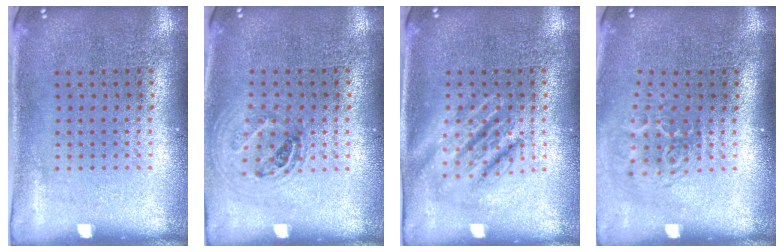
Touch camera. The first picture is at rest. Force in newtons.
{"total": 1.1, "press": 1.0, "slide": 0.4}
{"total": 2.5, "press": 2.5, "slide": 0.3}
{"total": 1.9, "press": 1.2, "slide": 1.4}